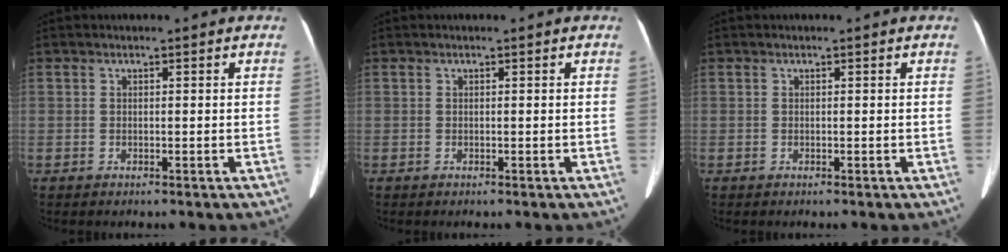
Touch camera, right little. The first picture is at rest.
{"total": 0.0}
{"total": 0.0}